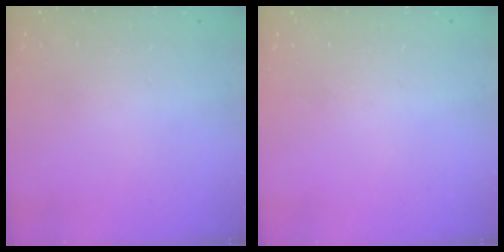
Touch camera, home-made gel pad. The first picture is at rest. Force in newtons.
{"total": 0.0}